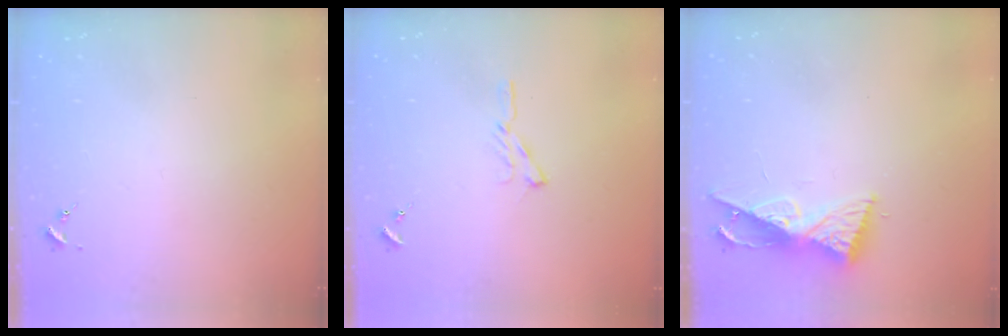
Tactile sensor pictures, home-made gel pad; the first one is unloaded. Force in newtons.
{"total": 5.8, "press": 5.8, "slide": 0.6}
{"total": 8.7, "press": 8.7, "slide": 0.6}